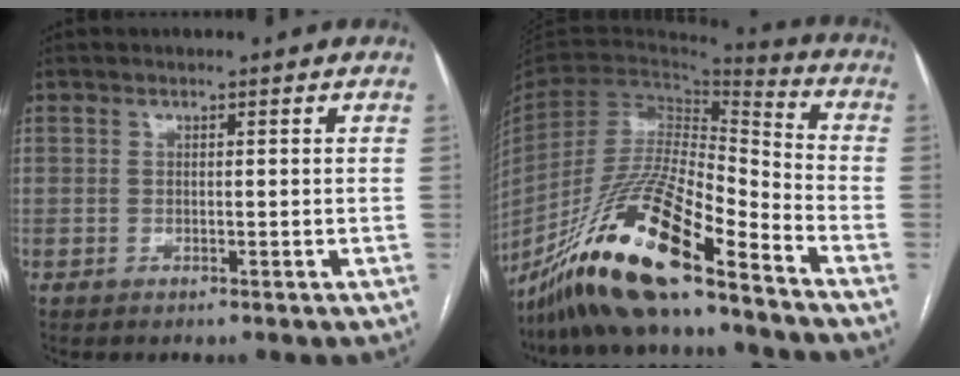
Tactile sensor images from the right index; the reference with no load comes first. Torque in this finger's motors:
{"motor_torque": [1.03, -1.11, 0.73, 0.18]}